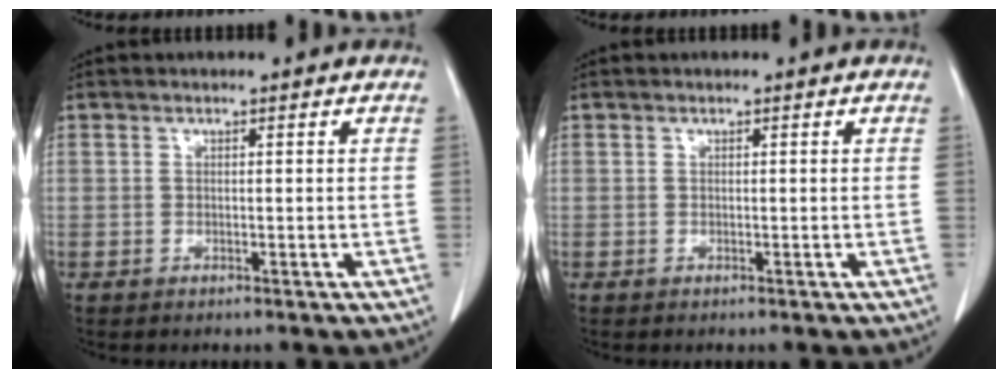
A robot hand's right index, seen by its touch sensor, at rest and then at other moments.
{"total": 0.0}